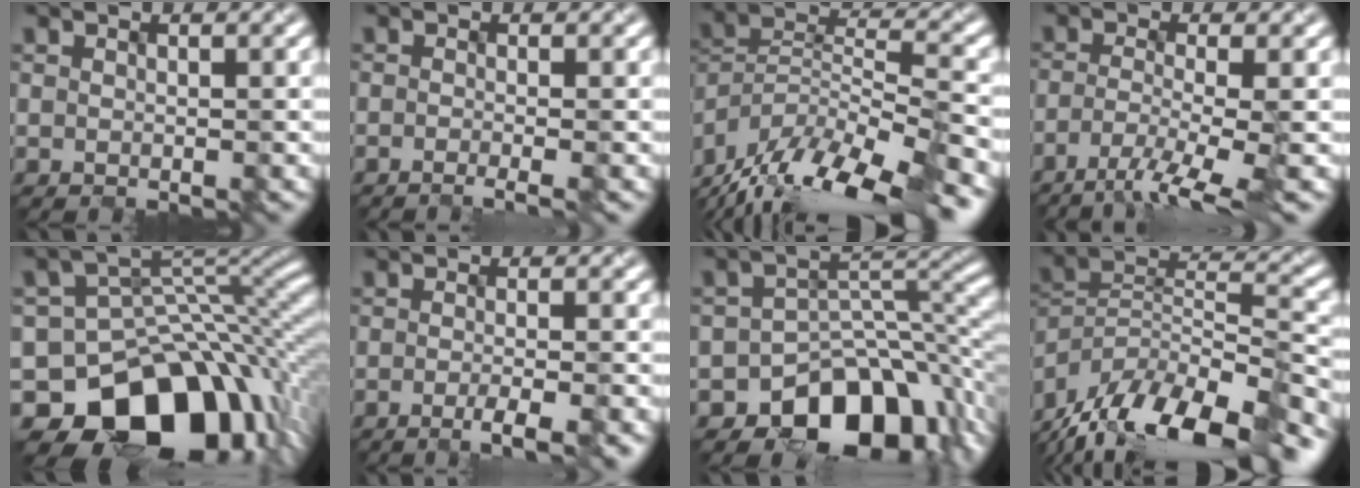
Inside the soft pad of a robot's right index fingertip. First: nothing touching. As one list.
[{"total": 1.8, "force": [-0.9, 0.6, 1.5], "torque": [-0.009, -0.003, -0.020]}, {"total": 15.8, "force": [-13.1, 4.6, 7.6], "torque": [-0.117, 0.015, -0.197]}, {"total": 5.2, "force": [-3.3, 0.7, 3.9], "torque": [-0.068, -0.004, -0.063]}, {"total": 13.8, "force": [-7.9, 9.4, 6.3], "torque": [-0.092, -0.005, -0.122]}, {"total": 2.9, "force": [-1.7, 0.5, 2.4], "torque": [-0.033, -0.004, -0.030]}, {"total": 10.6, "force": [-6.5, 6.4, 5.3], "torque": [-0.060, -0.008, -0.110]}, {"total": 15.6, "force": [-12.0, 5.2, 8.5], "torque": [-0.175, 0.010, -0.193]}]